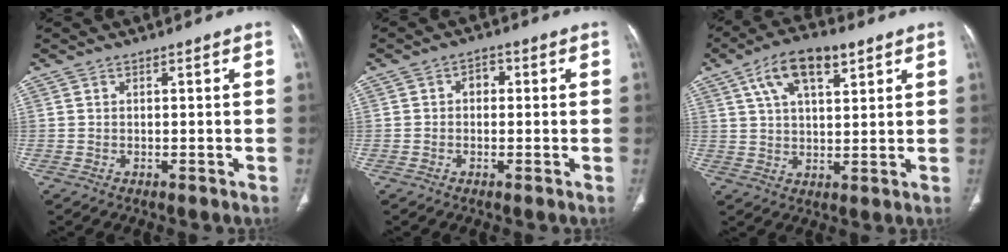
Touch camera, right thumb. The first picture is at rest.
{"total": 2.5, "force": [0.1, 1.9, 1.6], "torque": [-0.011, 0.010, -0.005]}
{"total": 11.4, "force": [5.6, 5.1, 8.5], "torque": [-0.139, -0.002, 0.098]}